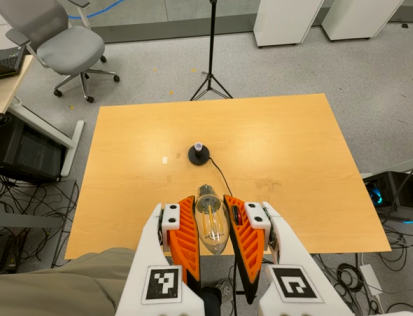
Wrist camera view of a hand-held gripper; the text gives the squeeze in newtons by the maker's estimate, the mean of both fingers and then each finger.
{"total": 20.8, "left": 22.9, "right": 18.8}